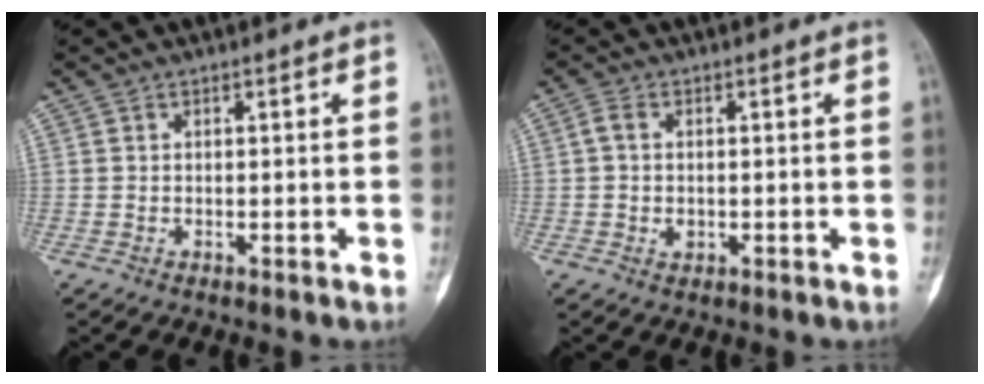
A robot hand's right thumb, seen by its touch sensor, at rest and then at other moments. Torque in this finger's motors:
{"motor_torque": [0.00, 0.00, 0.04, 0.15, 0.00]}